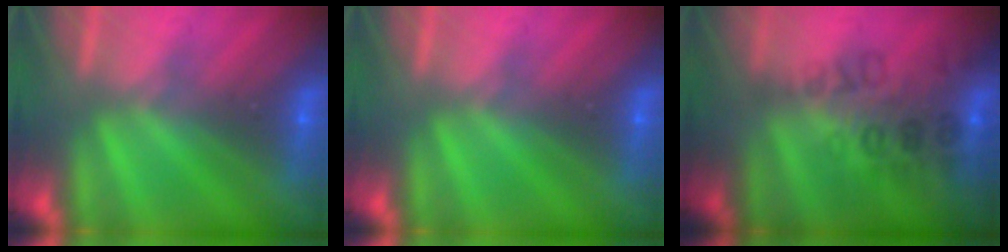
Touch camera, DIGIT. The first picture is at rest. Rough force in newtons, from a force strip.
{"total": 0.0}
{"total": 2.8}